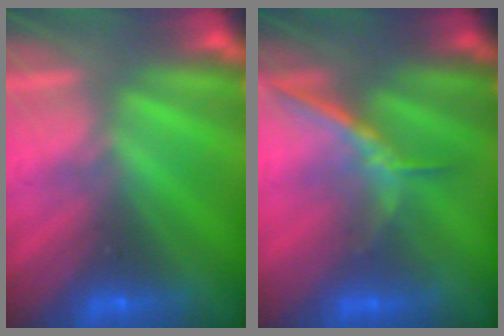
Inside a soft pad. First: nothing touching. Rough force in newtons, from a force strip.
{"total": 1.3}